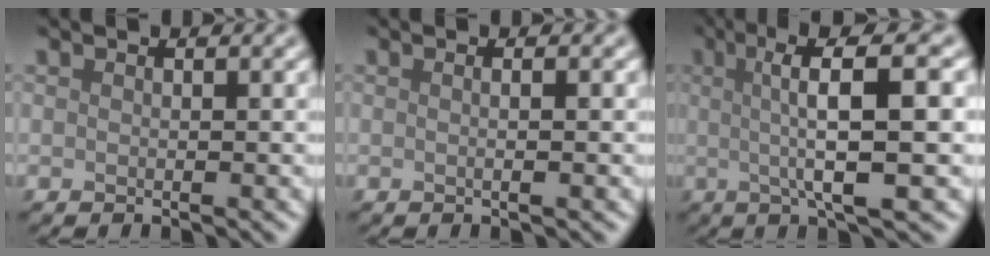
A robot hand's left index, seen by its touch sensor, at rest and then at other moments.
{"total": 1.6, "force": [0.1, 0.6, 1.5], "torque": [-0.012, 0.002, -0.015]}
{"total": 8.8, "force": [0.8, 2.0, 8.5], "torque": [-0.119, 0.012, 0.009]}